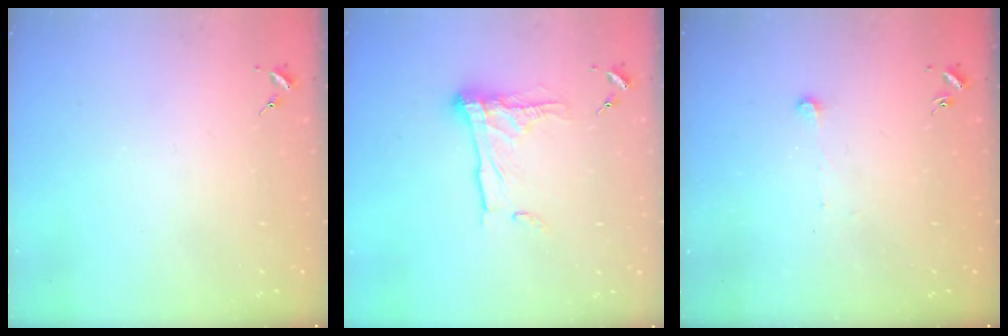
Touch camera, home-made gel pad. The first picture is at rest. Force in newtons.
{"total": 13.3, "press": 13.3, "slide": 0.9}
{"total": 3.7, "press": 3.6, "slide": 0.3}